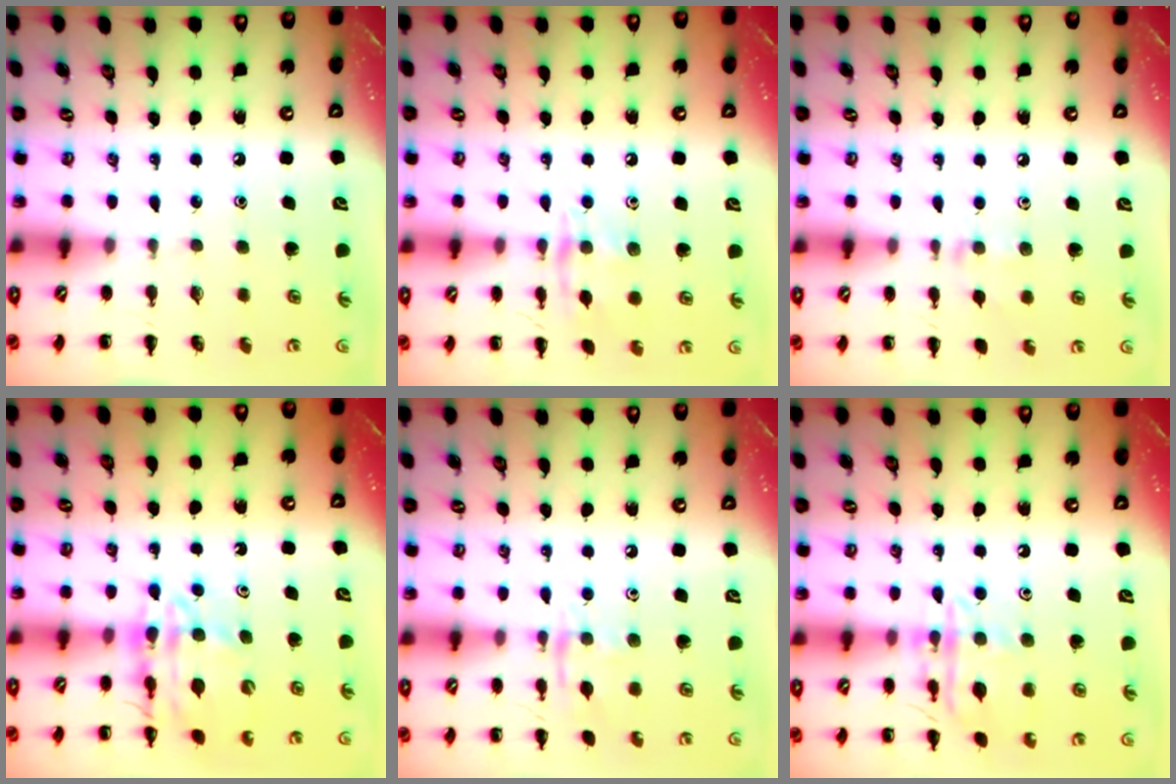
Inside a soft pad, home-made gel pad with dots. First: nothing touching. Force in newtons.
{"total": 9.8, "press": 9.8, "slide": 0.7}
{"total": 6.2, "press": 6.0, "slide": 1.8}
{"total": 12.8, "press": 12.5, "slide": 3.0}
{"total": 7.7, "press": 7.7, "slide": 0.5}
{"total": 13.3, "press": 13.2, "slide": 0.9}